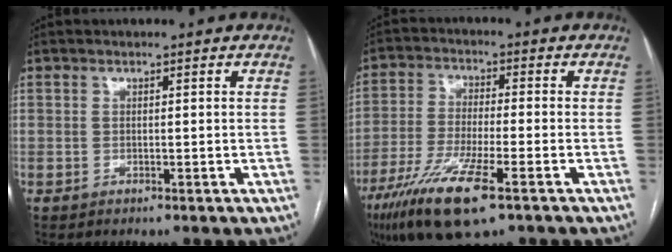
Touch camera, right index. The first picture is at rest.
{"total": 12.6, "force": [-7.1, 1.6, 10.3], "torque": [-0.204, -0.029, -0.126]}